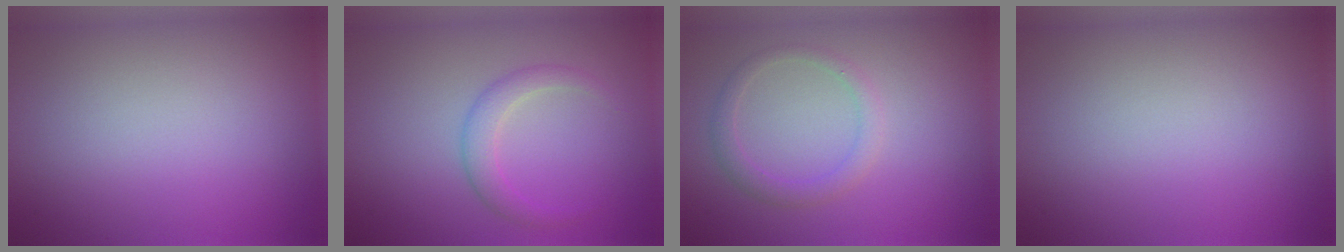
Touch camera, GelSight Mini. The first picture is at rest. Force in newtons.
{"total": 2.1, "press": 2.1, "slide": 0.1}
{"total": 1.9, "press": 1.9, "slide": 0.1}
{"total": 0.0}